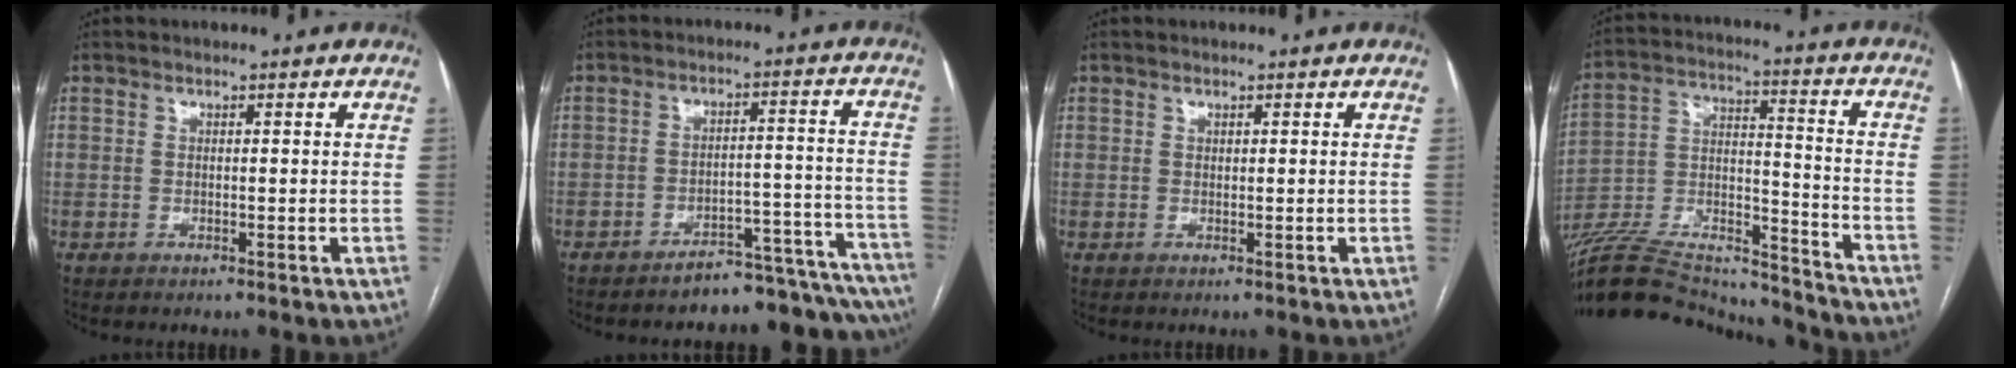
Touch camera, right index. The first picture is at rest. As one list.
[{"total": 15.5, "force": [-14.7, 3.1, 3.8], "torque": [0.010, 0.050, -0.184]}, {"total": 0.0}, {"total": 26.7, "force": [-24.7, 4.9, 8.8], "torque": [-0.190, 0.002, -0.391]}]